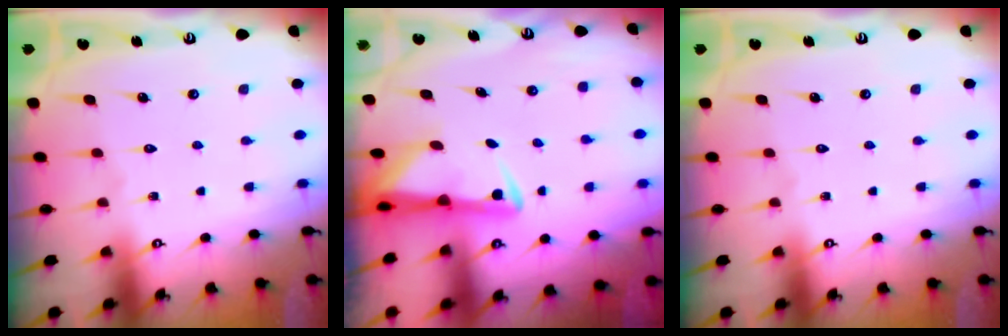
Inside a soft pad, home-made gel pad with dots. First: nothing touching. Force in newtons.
{"total": 2.8, "press": 2.8, "slide": 0.4}
{"total": 0.0}